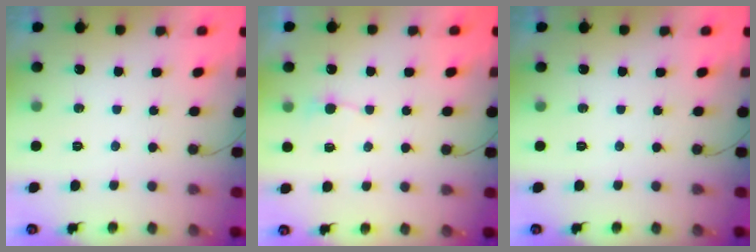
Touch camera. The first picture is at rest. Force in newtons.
{"total": 2.7, "press": 2.7, "slide": 0.3}
{"total": 0.0}